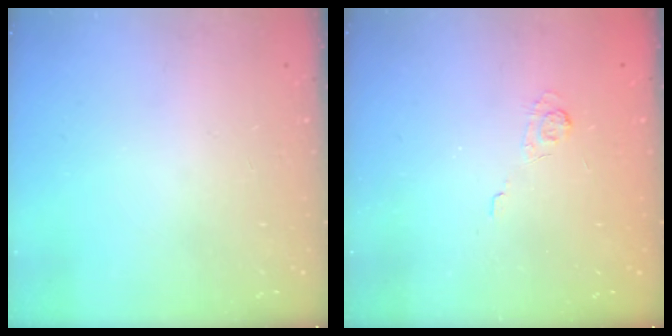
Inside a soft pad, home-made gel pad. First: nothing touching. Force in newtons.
{"total": 2.0, "press": 1.3, "slide": 1.5}